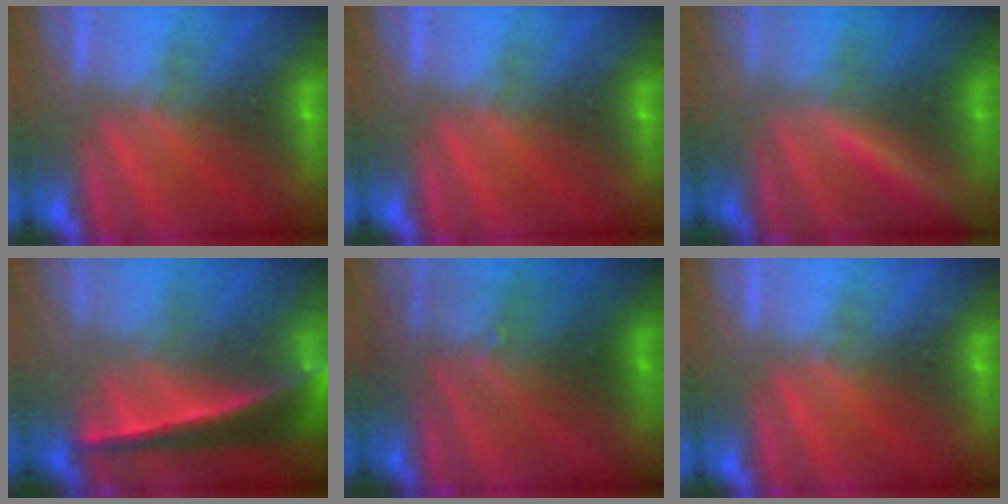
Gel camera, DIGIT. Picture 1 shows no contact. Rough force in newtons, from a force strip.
{"total": 0.0}
{"total": 1.9}
{"total": 7.6}
{"total": 3.0}
{"total": 0.0}